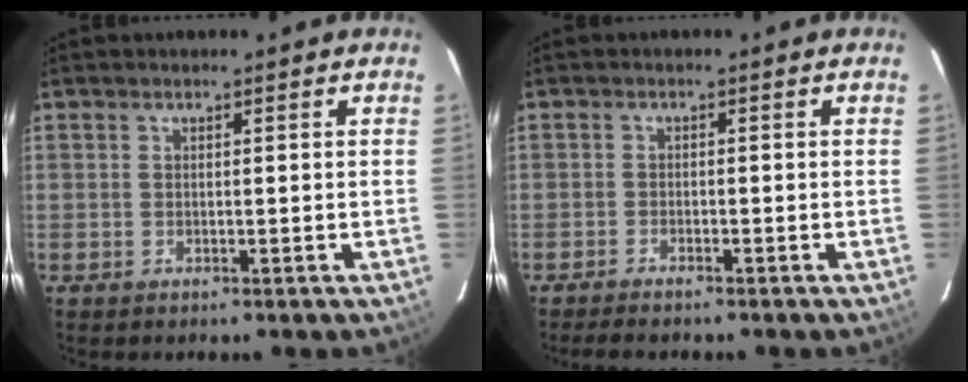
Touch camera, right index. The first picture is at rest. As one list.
[{"total": 3.2, "force": [-2.9, 0.3, 1.3], "torque": [-0.035, -0.008, -0.052]}]